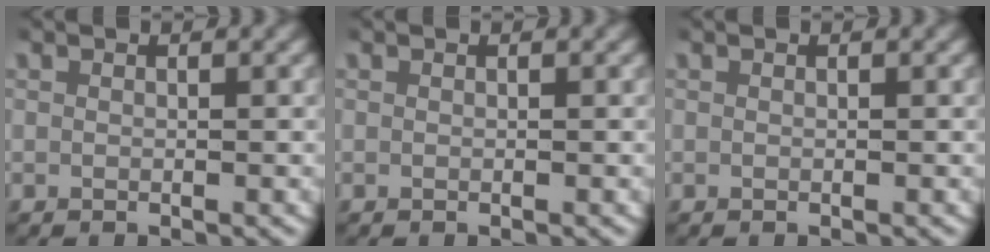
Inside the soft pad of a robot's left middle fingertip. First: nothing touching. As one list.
[{"total": 0.0}, {"total": 0.0}]